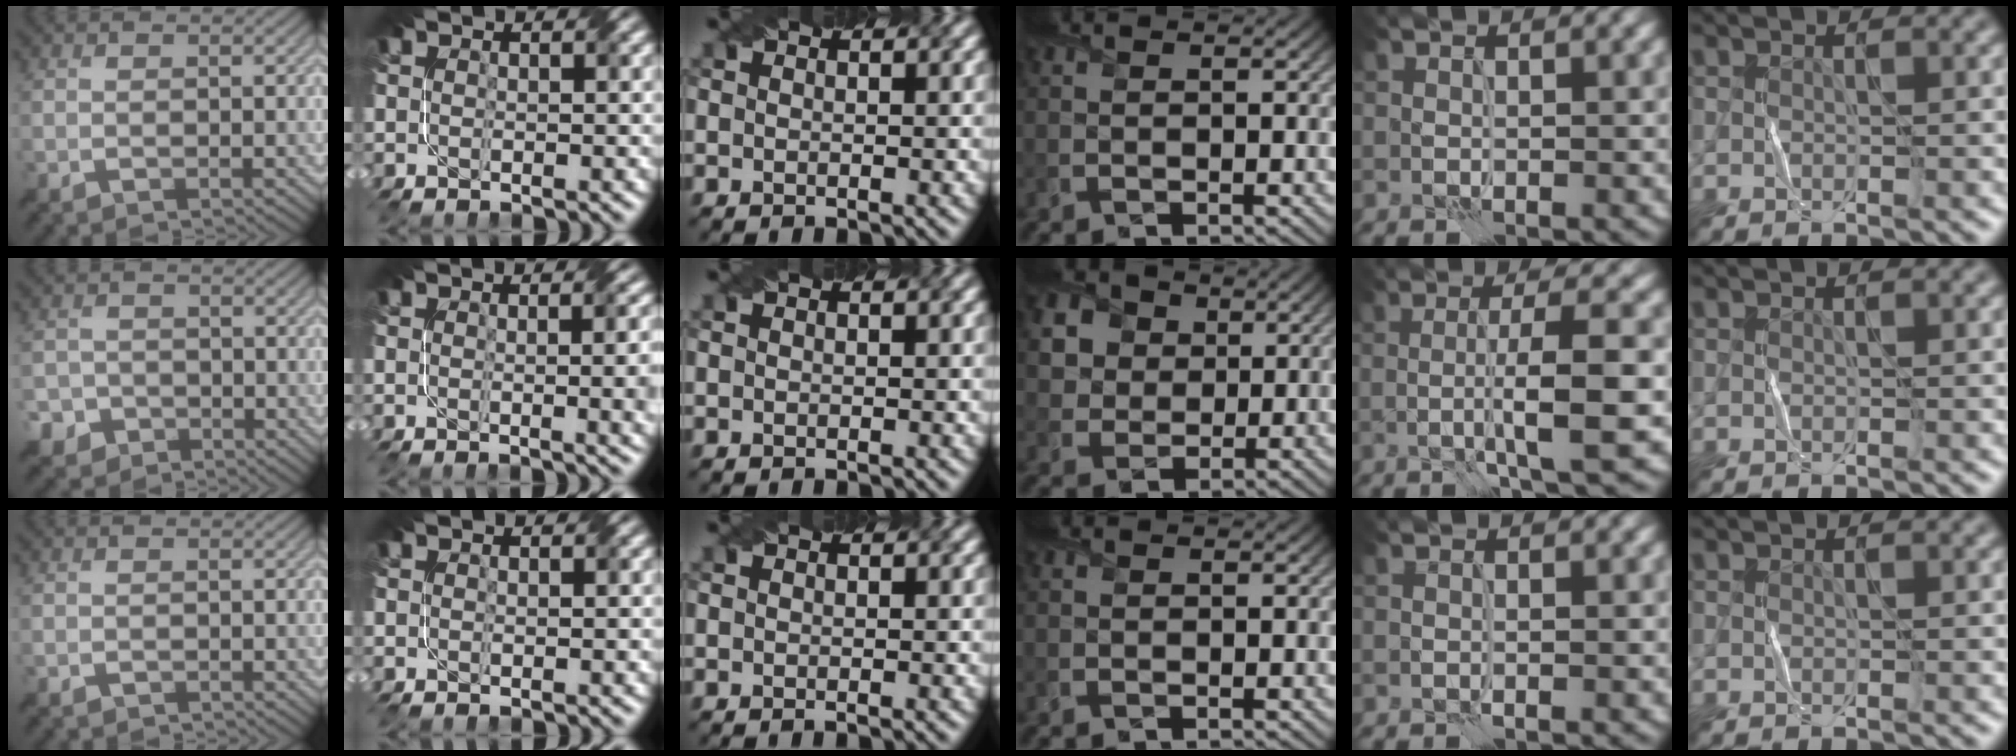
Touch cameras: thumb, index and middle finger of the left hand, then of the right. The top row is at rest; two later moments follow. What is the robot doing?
{"motion": "fold", "object": "bubble wrap"}